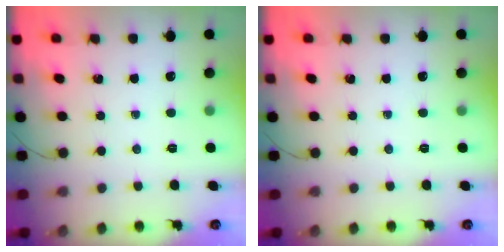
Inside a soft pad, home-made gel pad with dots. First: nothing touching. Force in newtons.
{"total": 0.0}